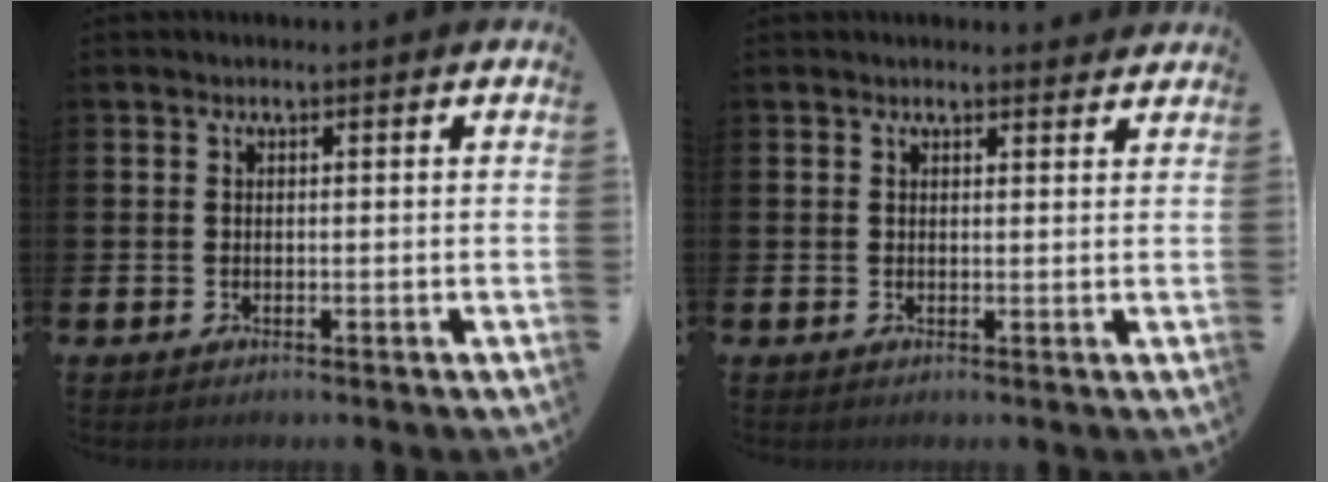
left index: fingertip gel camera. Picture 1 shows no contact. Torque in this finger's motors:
{"motor_torque": [0.63, -1.06, -0.01, 0.06]}